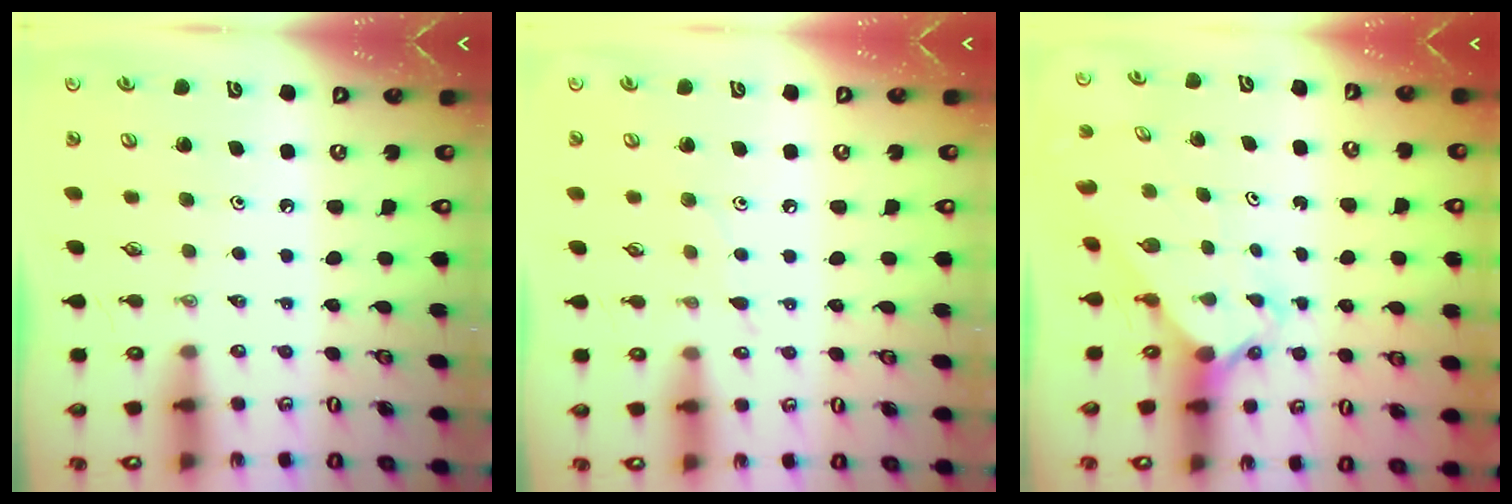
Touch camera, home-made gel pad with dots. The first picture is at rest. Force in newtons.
{"total": 4.8, "press": 4.8, "slide": 0.2}
{"total": 2.6, "press": 2.6, "slide": 0.3}